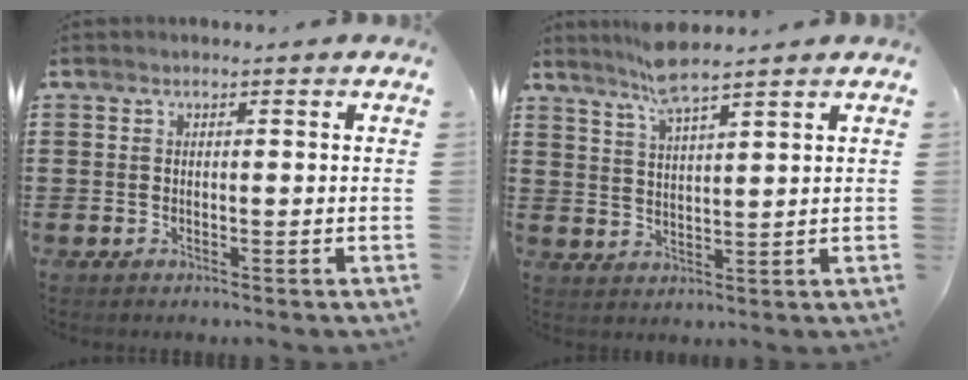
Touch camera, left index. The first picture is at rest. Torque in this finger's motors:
{"motor_torque": [1.10, -1.04, 0.62, 0.21]}